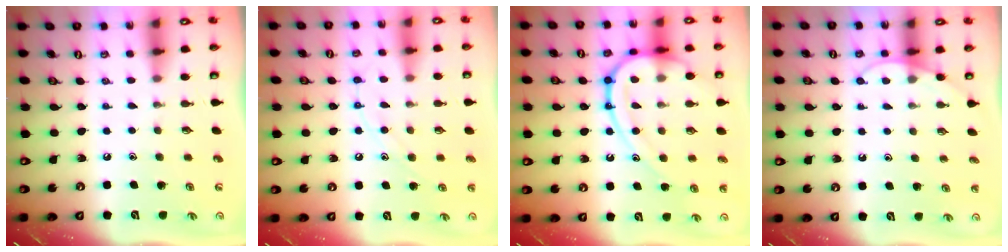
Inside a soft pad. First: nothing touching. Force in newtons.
{"total": 8.2, "press": 8.2, "slide": 0.7}
{"total": 15.8, "press": 15.7, "slide": 1.3}
{"total": 6.0, "press": 6.0, "slide": 0.5}